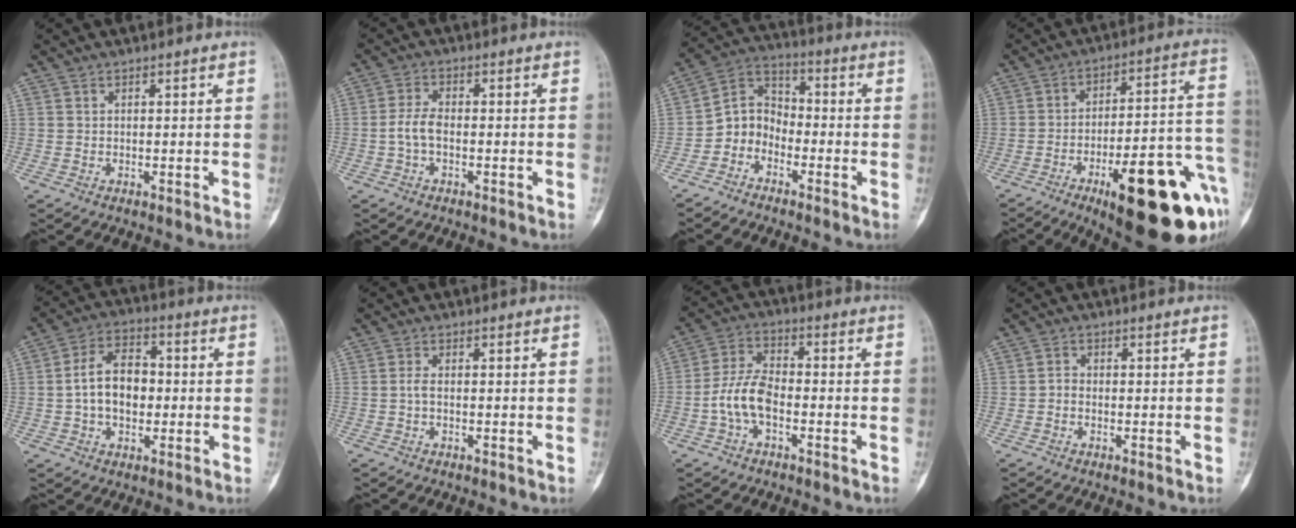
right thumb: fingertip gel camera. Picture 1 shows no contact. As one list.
[{"total": 4.0, "force": [-0.9, 2.2, 3.2], "torque": [-0.067, 0.015, -0.023]}, {"total": 7.3, "force": [-3.4, 5.8, 2.8], "torque": [-0.026, 0.056, -0.081]}, {"total": 26.4, "force": [-11.3, 8.2, 22.5], "torque": [-0.239, 0.052, -0.151]}, {"total": 10.6, "force": [-0.5, 7.2, 7.7], "torque": [-0.113, 0.027, -0.019]}, {"total": 1.3, "force": [-0.3, 0.6, 1.2], "torque": [-0.018, 0.003, -0.008]}, {"total": 8.1, "force": [-2.6, 4.5, 6.3], "torque": [-0.123, 0.032, -0.057]}, {"total": 1.3, "force": [-0.5, 0.9, 0.7], "torque": [-0.004, 0.005, -0.016]}]